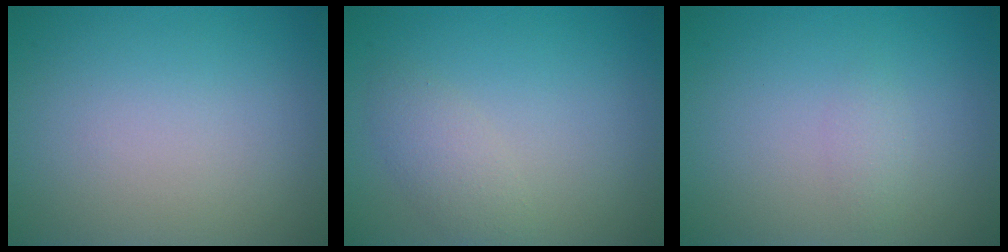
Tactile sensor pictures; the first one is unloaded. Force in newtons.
{"total": 2.0, "press": 2.0, "slide": 0.2}
{"total": 0.9, "press": 0.9, "slide": 0.0}